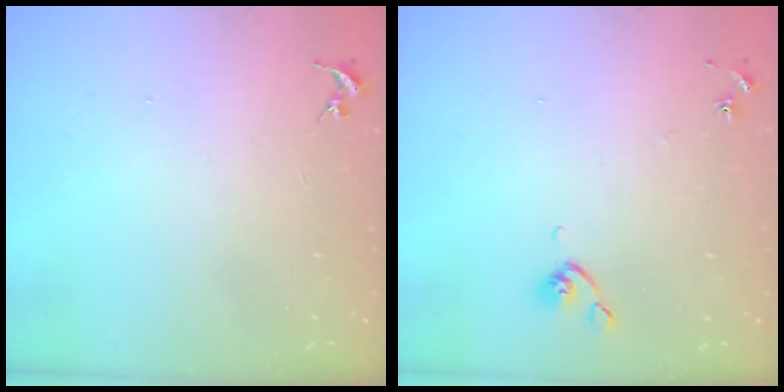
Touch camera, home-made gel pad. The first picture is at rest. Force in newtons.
{"total": 5.9, "press": 5.8, "slide": 0.8}